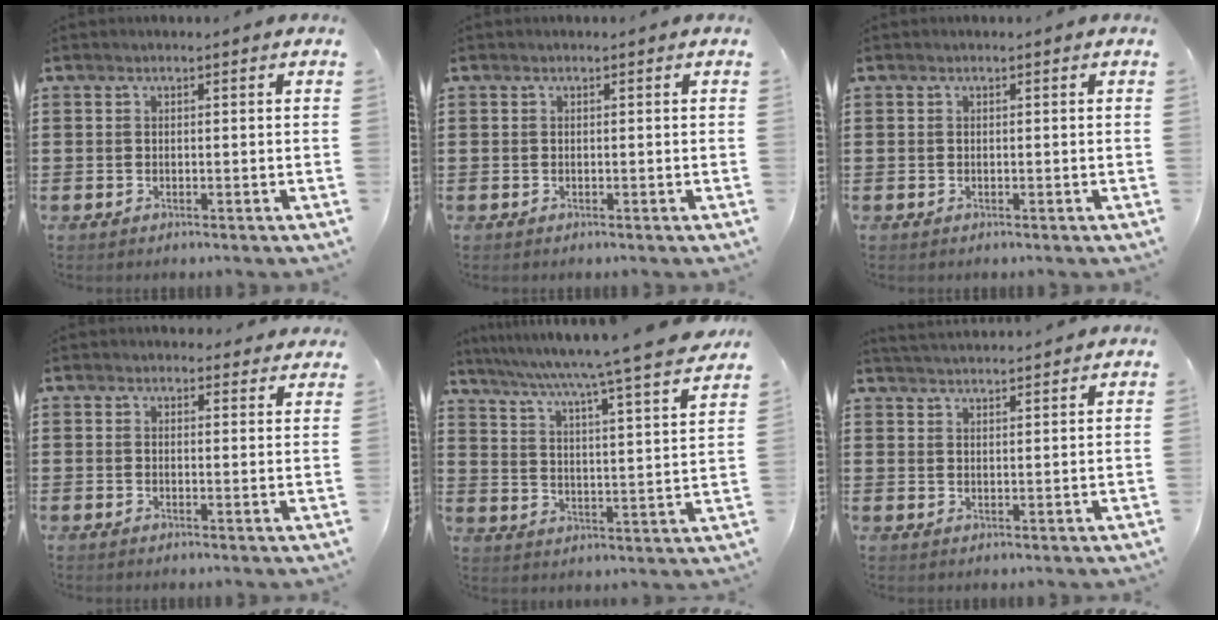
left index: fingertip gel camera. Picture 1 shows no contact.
{"total": 0.0}
{"total": 0.0}
{"total": 2.3, "force": [2.2, 0.7, 0.2], "torque": [-0.002, -0.003, 0.040]}
{"total": 5.9, "force": [5.0, -1.3, 2.8], "torque": [-0.076, -0.054, 0.073]}
{"total": 2.8, "force": [2.8, -0.4, -0.1], "torque": [-0.008, -0.009, 0.051]}